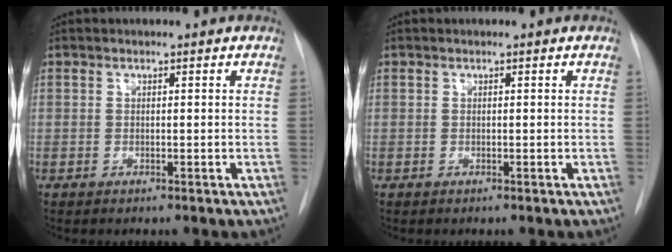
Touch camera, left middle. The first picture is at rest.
{"total": 0.0}